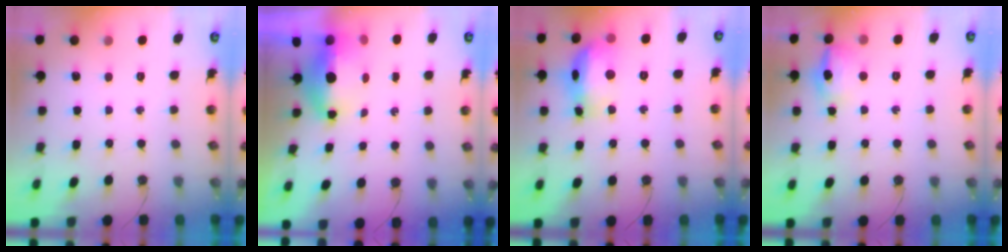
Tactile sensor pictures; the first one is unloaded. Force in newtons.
{"total": 7.0, "press": 6.9, "slide": 1.2}
{"total": 16.8, "press": 16.7, "slide": 1.8}
{"total": 12.7, "press": 12.7, "slide": 1.2}